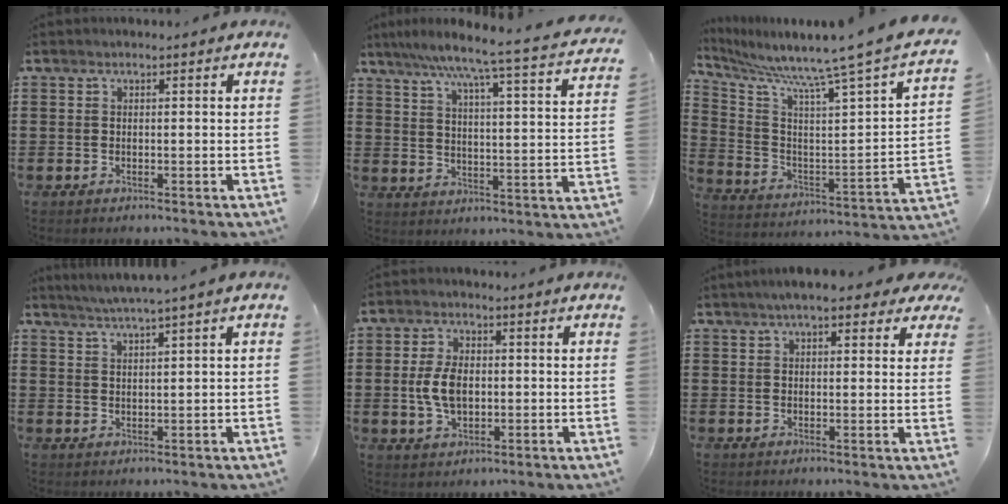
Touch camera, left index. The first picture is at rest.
{"total": 6.5, "force": [5.4, -0.9, 3.4], "torque": [-0.082, -0.050, 0.078]}
{"total": 7.0, "force": [6.0, -1.3, 3.4], "torque": [-0.091, -0.073, 0.082]}
{"total": 2.2, "force": [1.7, -0.8, 1.1], "torque": [-0.023, -0.005, 0.030]}
{"total": 6.0, "force": [-0.1, 3.6, 4.9], "torque": [-0.116, 0.004, -0.007]}
{"total": 5.2, "force": [4.0, 1.2, 3.2], "torque": [-0.065, 0.001, 0.069]}